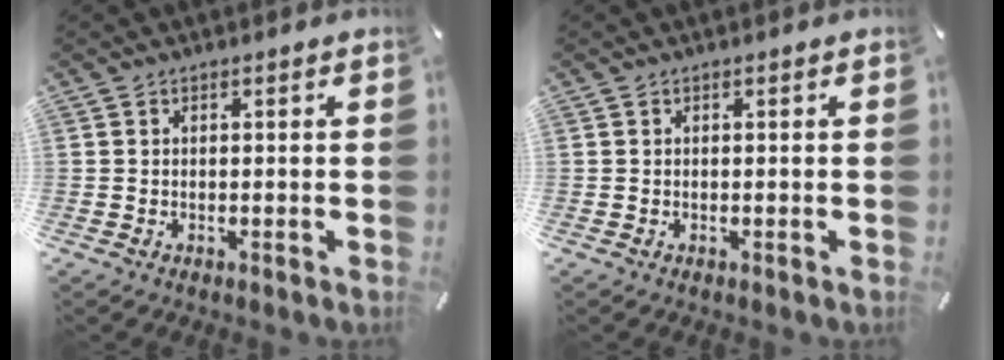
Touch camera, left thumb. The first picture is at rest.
{"total": 0.0}